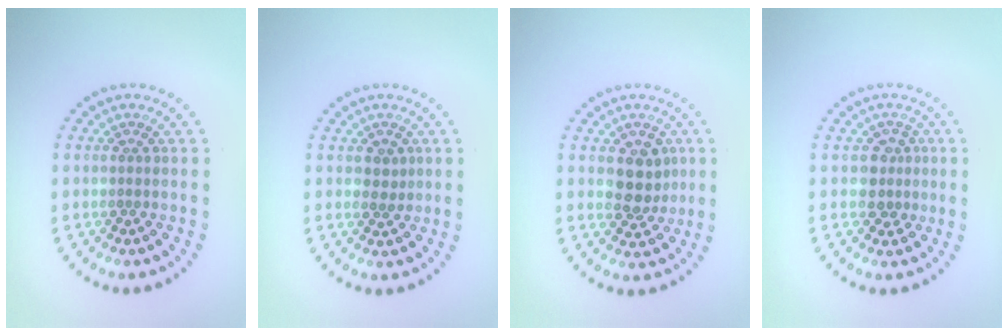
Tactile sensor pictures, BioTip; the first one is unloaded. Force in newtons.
{"total": 0.9, "press": 0.8, "slide": 0.4}
{"total": 3.5, "press": 3.3, "slide": 1.0}
{"total": 2.2, "press": 1.9, "slide": 1.1}